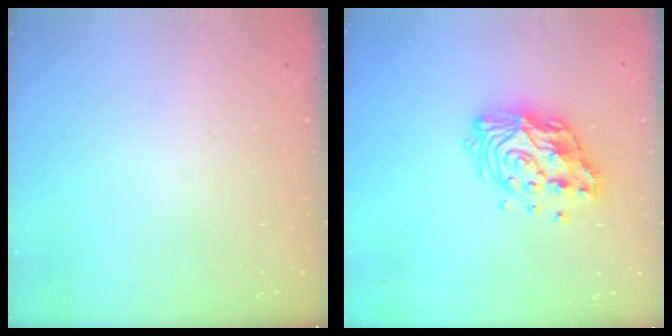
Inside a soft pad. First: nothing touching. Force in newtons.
{"total": 14.9, "press": 14.8, "slide": 1.5}